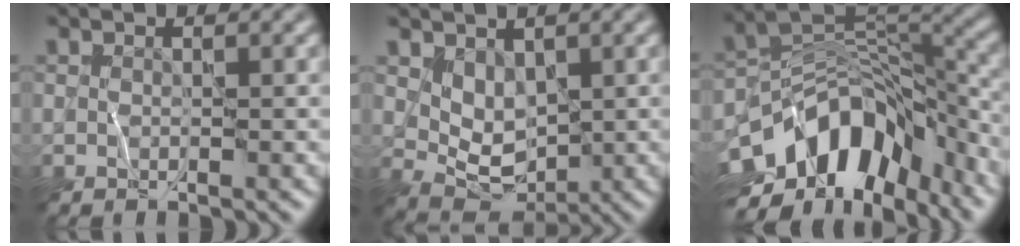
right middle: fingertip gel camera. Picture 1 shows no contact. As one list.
[{"total": 3.8, "force": [1.4, 2.6, 2.5], "torque": [-0.045, -0.015, 0.033]}, {"total": 12.7, "force": [-5.8, 8.0, 8.0], "torque": [-0.132, 0.008, -0.109]}]